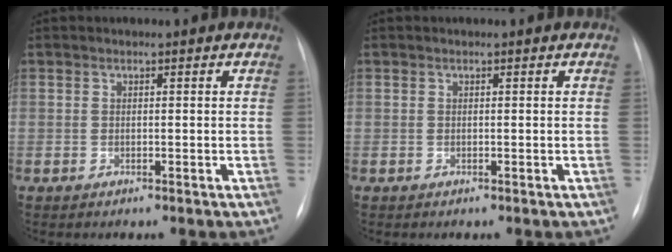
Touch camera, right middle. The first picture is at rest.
{"total": 0.0}